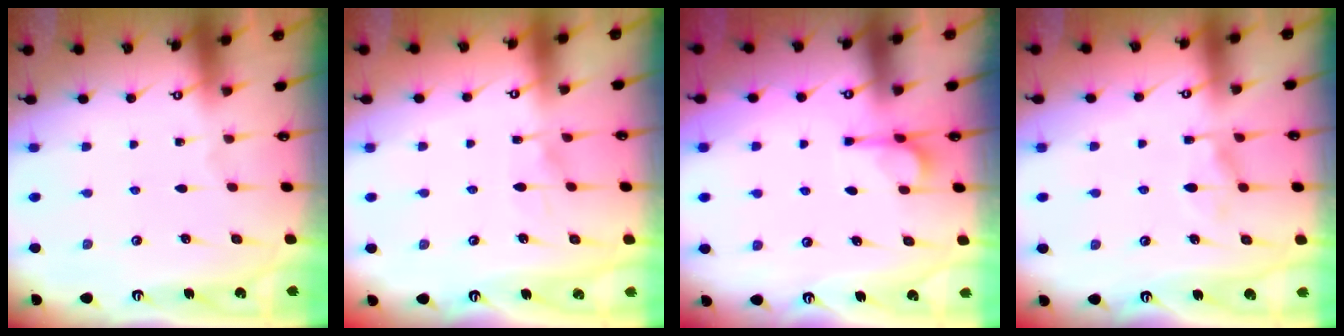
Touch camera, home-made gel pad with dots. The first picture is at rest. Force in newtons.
{"total": 4.4, "press": 4.3, "slide": 0.4}
{"total": 4.0, "press": 3.9, "slide": 0.5}
{"total": 7.0, "press": 7.0, "slide": 0.8}